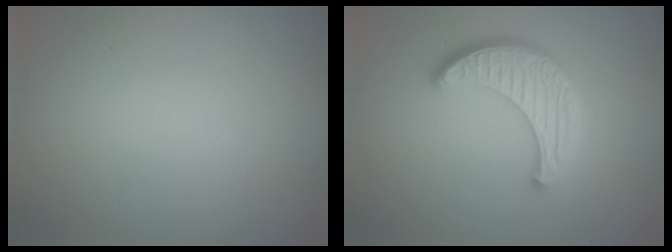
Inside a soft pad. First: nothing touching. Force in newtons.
{"total": 4.5, "press": 3.8, "slide": 2.5}